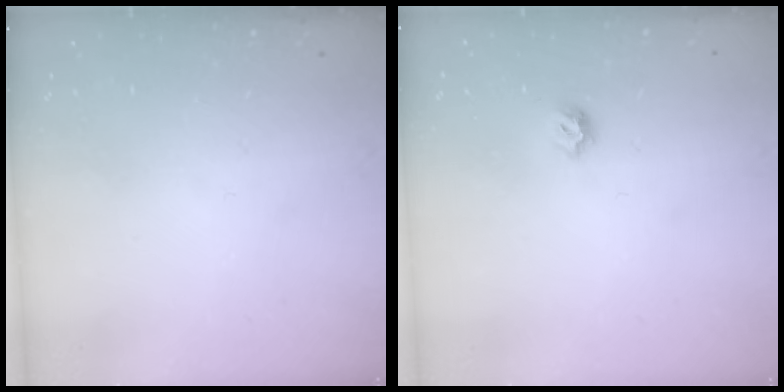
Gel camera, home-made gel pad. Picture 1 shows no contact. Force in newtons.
{"total": 4.0, "press": 3.9, "slide": 0.8}